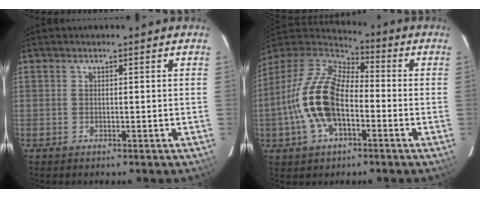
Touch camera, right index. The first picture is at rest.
{"total": 16.6, "force": [-3.7, 8.8, 13.5], "torque": [-0.277, 0.005, -0.073]}